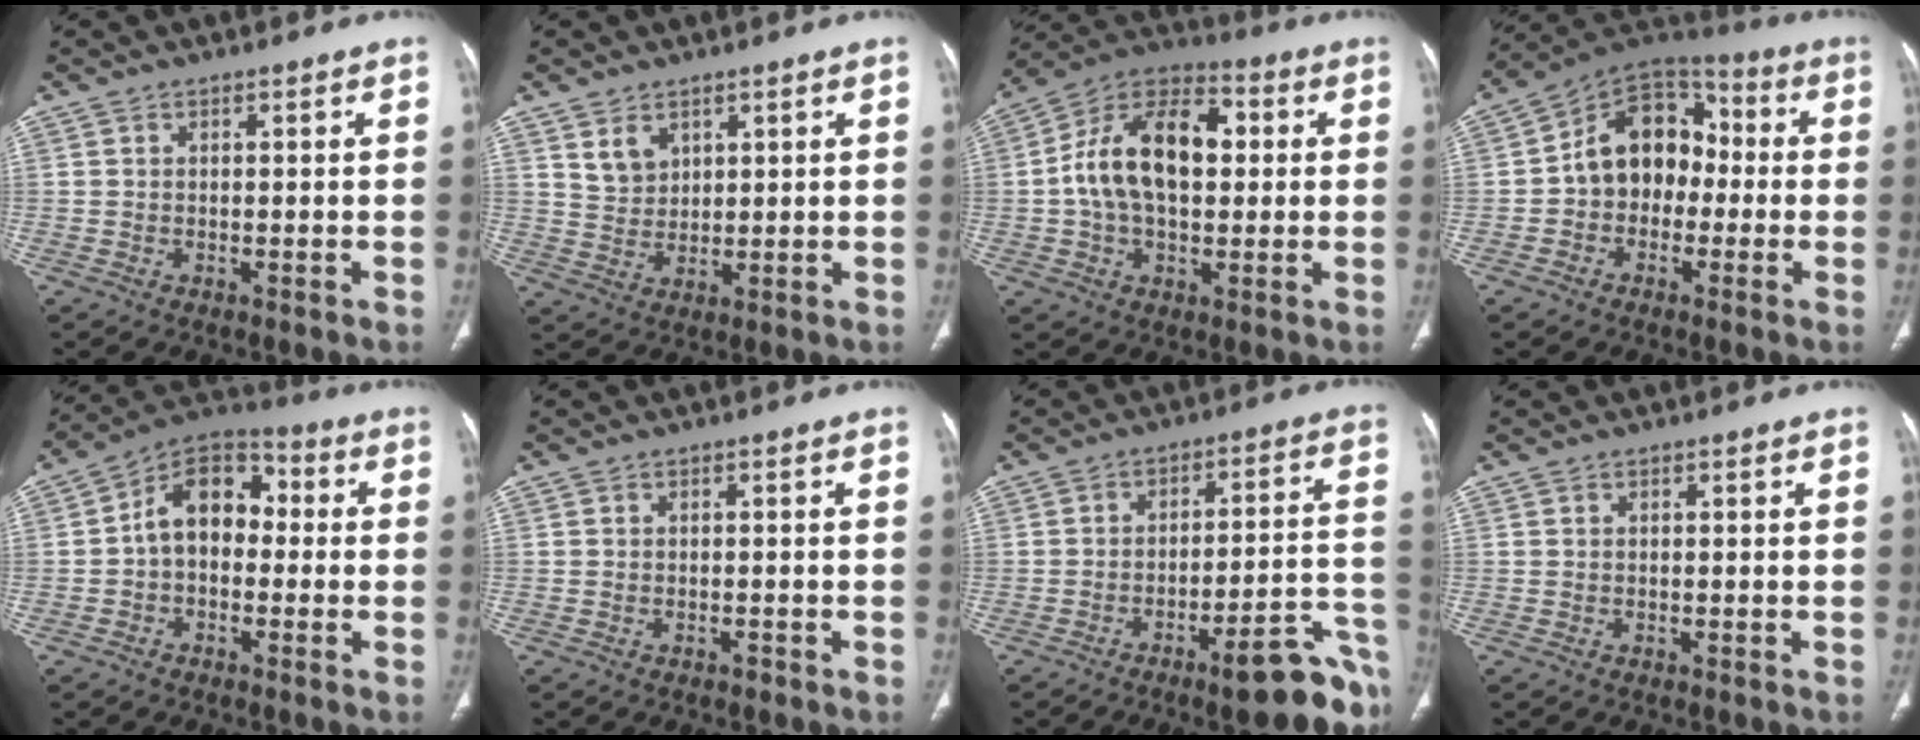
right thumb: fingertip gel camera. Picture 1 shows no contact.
{"total": 4.6, "force": [2.7, 3.1, 2.0], "torque": [-0.022, -0.023, 0.061]}
{"total": 17.4, "force": [1.5, 10.8, 13.6], "torque": [-0.217, 0.032, 0.019]}
{"total": 13.2, "force": [-0.9, 10.2, 8.4], "torque": [-0.092, 0.047, -0.033]}
{"total": 11.5, "force": [-0.1, 8.2, 8.1], "torque": [-0.101, 0.039, -0.019]}
{"total": 0.7, "force": [-0.6, 0.4, 0.2], "torque": [-0.001, 0.003, -0.011]}
{"total": 15.0, "force": [-8.5, 2.8, 12.1], "torque": [-0.099, 0.069, -0.114]}
{"total": 0.0}